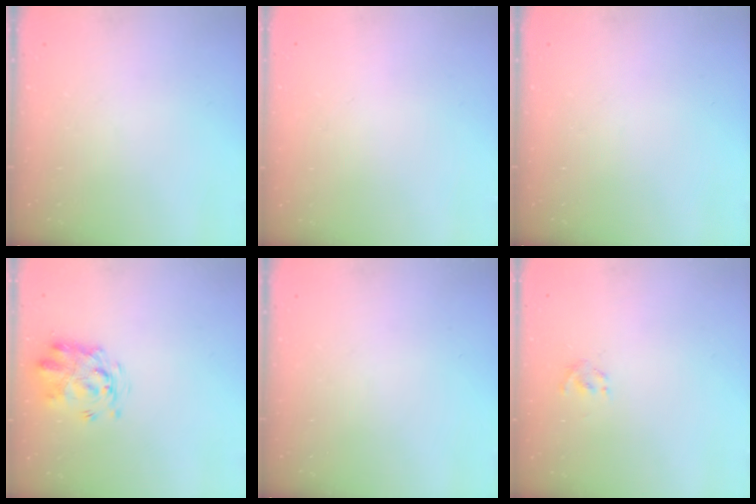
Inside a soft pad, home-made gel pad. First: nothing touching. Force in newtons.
{"total": 1.8, "press": 1.8, "slide": 0.2}
{"total": 0.0}
{"total": 3.2, "press": 3.1, "slide": 0.7}
{"total": 0.0}
{"total": 1.3, "press": 1.1, "slide": 0.7}